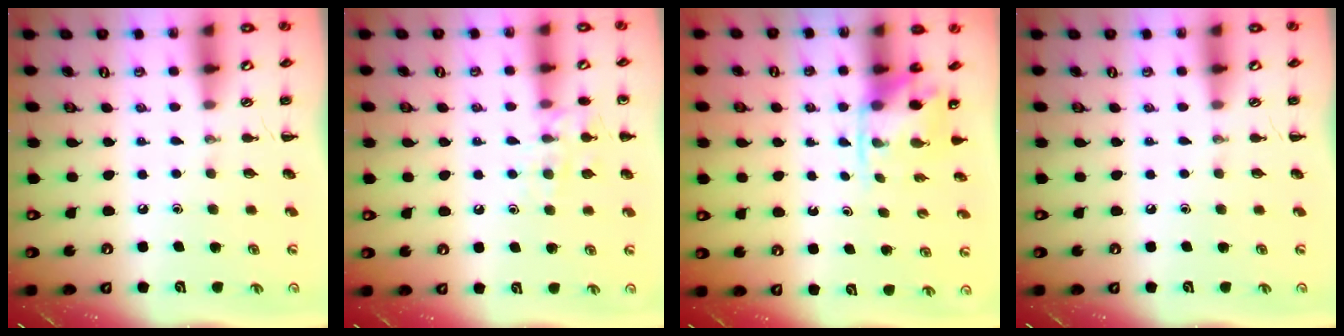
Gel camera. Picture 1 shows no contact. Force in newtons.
{"total": 10.0, "press": 9.9, "slide": 1.0}
{"total": 4.7, "press": 4.6, "slide": 0.6}
{"total": 0.0}